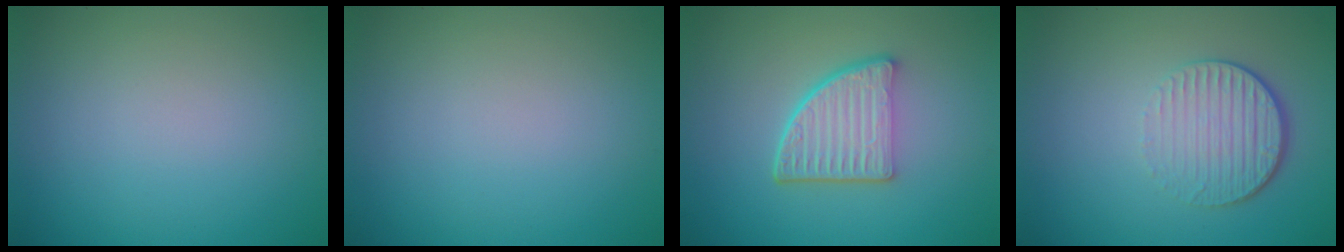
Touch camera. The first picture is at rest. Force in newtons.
{"total": 0.0}
{"total": 5.2, "press": 3.6, "slide": 3.7}
{"total": 4.2, "press": 2.8, "slide": 3.2}